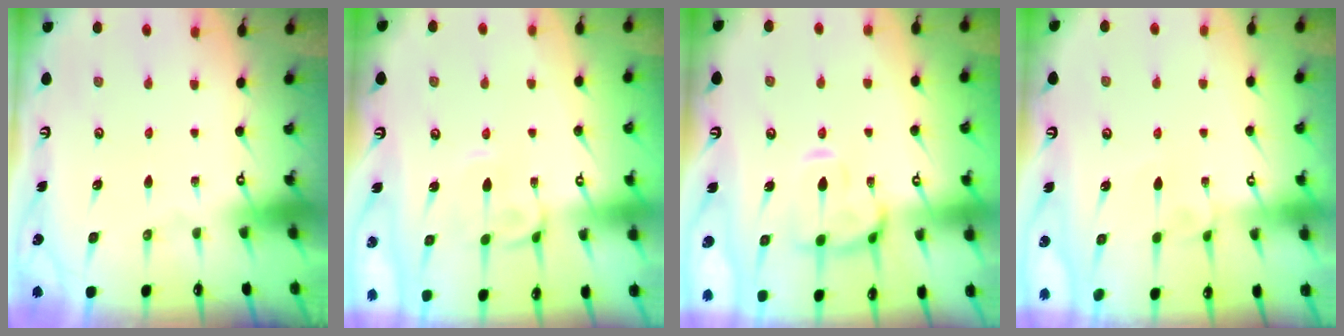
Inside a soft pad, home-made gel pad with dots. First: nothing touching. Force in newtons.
{"total": 2.1, "press": 1.9, "slide": 0.7}
{"total": 5.2, "press": 5.0, "slide": 1.3}
{"total": 3.7, "press": 3.7, "slide": 0.1}